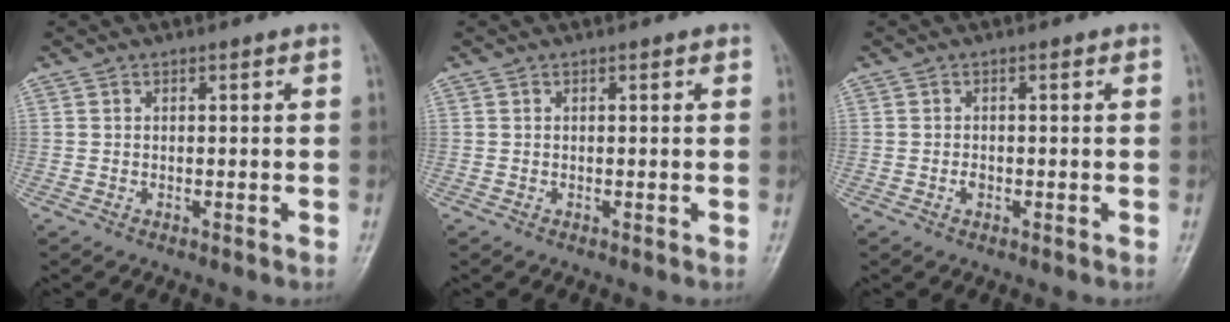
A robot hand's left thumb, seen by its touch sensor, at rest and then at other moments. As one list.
[{"total": 0.6, "force": [0.3, 0.2, 0.4], "torque": [-0.008, 0.000, 0.002]}, {"total": 1.1, "force": [-0.3, 0.8, 0.7], "torque": [-0.004, 0.001, -0.005]}]